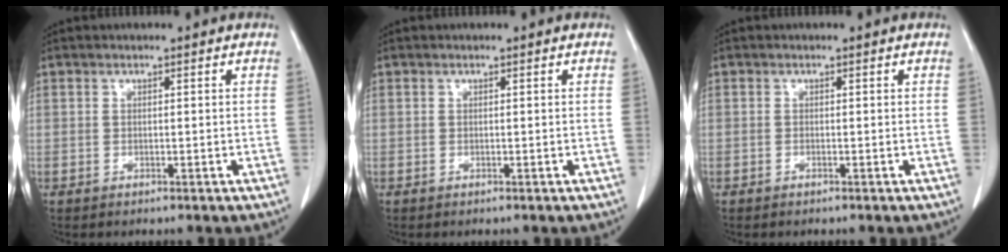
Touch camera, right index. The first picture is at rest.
{"total": 0.0}
{"total": 0.0}